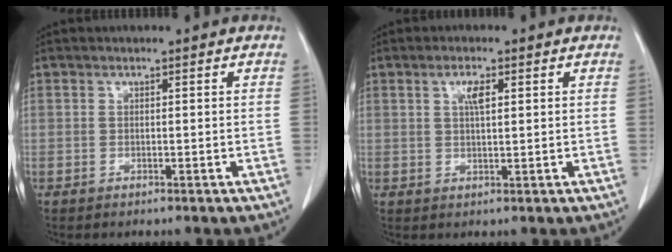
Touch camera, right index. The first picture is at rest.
{"total": 2.7, "force": [1.0, 0.6, 2.4], "torque": [-0.047, 0.000, 0.018]}